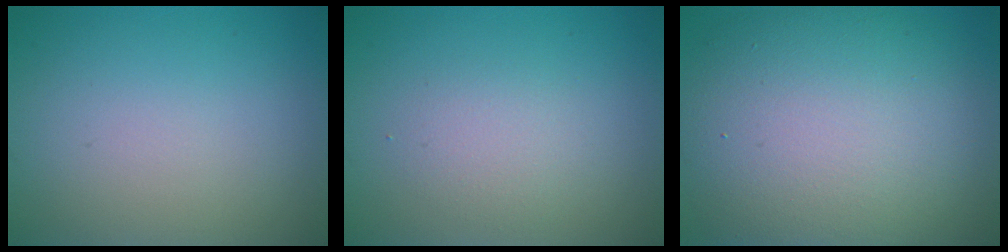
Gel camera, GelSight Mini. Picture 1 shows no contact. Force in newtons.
{"total": 1.8, "press": 1.8, "slide": 0.1}
{"total": 13.3, "press": 13.3, "slide": 0.8}